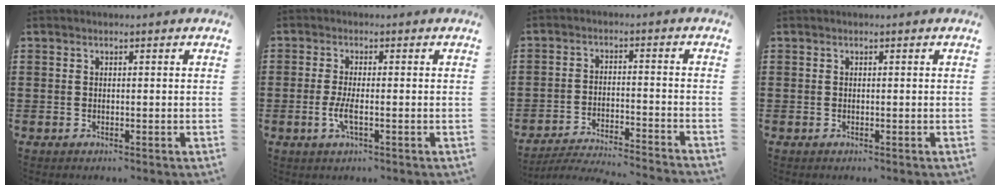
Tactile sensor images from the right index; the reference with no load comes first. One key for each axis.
{"total": 3.2, "fx": -0.9, "fy": 0.6, "fz": 3.0, "tx": -0.066, "ty": -0.010, "tz": -0.017}
{"total": 4.6, "fx": -4.4, "fy": -0.4, "fz": 1.1, "tx": -0.028, "ty": -0.012, "tz": -0.093}
{"total": 0.0}